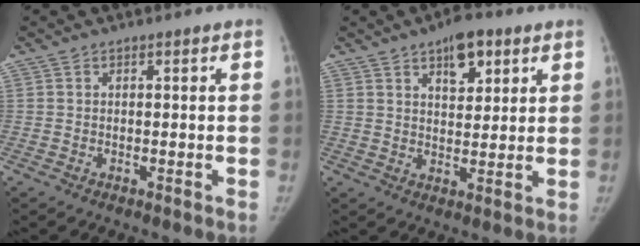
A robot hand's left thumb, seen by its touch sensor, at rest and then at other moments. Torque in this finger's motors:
{"motor_torque": [1.07, 0.56, 0.48, -0.98, 0.25]}